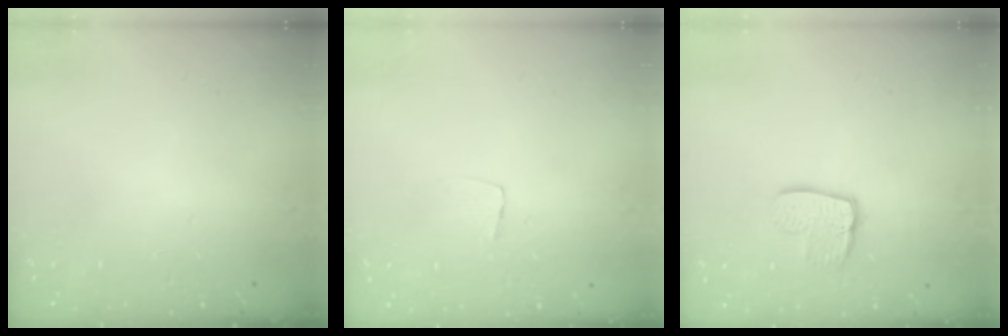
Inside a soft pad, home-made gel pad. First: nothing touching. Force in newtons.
{"total": 3.3, "press": 3.3, "slide": 0.2}
{"total": 9.5, "press": 9.4, "slide": 0.8}